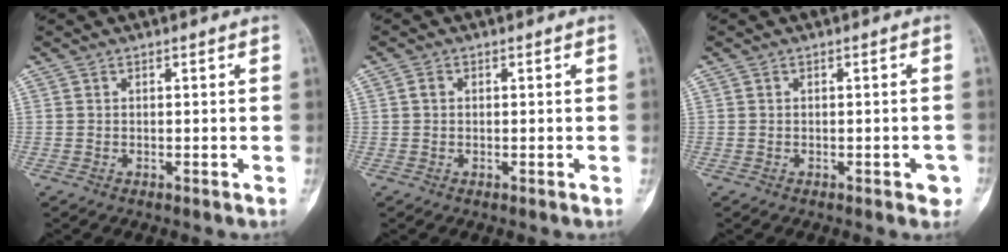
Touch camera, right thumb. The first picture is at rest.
{"total": 1.1, "force": [0.1, 0.9, 0.6], "torque": [-0.010, 0.002, 0.001]}
{"total": 2.2, "force": [-1.0, 1.1, 1.7], "torque": [-0.010, 0.006, -0.011]}